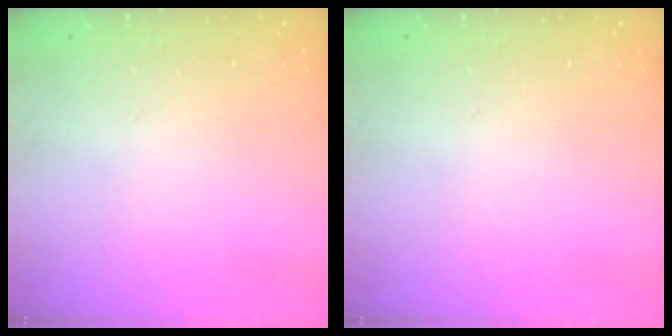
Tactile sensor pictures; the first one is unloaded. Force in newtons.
{"total": 0.0}